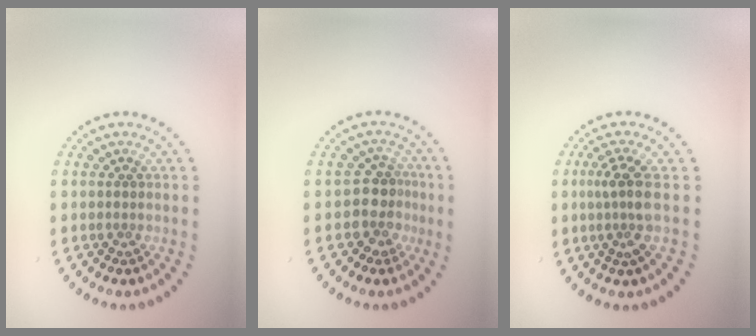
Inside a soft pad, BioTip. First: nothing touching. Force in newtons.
{"total": 3.0, "press": 2.3, "slide": 1.8}
{"total": 2.7, "press": 2.0, "slide": 1.8}